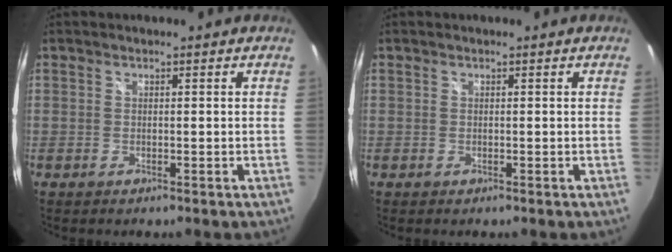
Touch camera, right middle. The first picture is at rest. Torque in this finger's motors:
{"motor_torque": [-0.52, -0.35, -0.01, 0.01]}